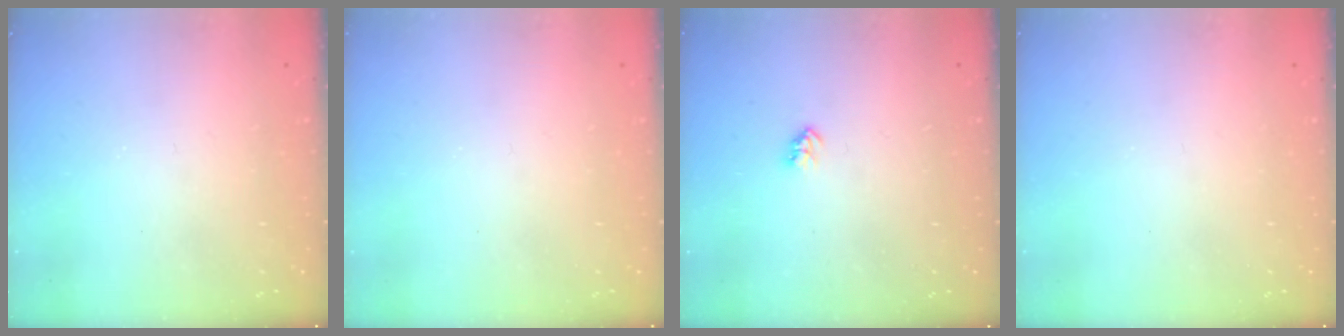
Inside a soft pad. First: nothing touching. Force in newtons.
{"total": 0.0}
{"total": 2.6, "press": 2.6, "slide": 0.4}
{"total": 0.0}